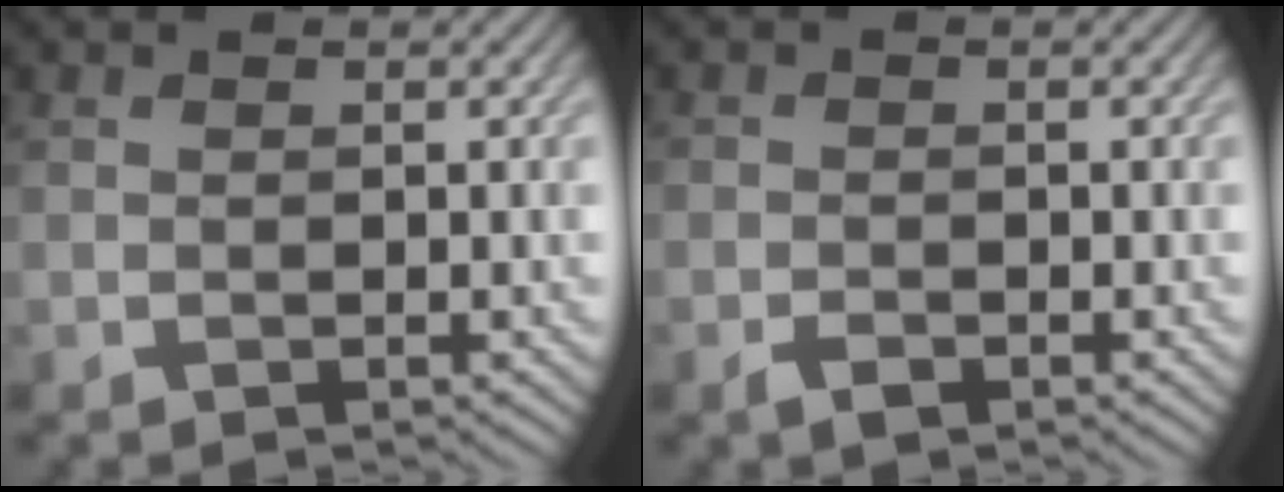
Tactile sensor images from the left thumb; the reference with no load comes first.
{"total": 1.7, "force": [-1.1, 1.0, 0.9], "torque": [-0.018, -0.003, -0.023]}